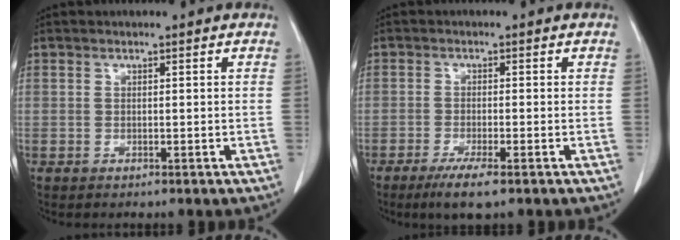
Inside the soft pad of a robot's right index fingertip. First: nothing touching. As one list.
[{"total": 4.5, "force": [-2.8, 0.3, 3.5], "torque": [-0.067, -0.012, -0.049]}]